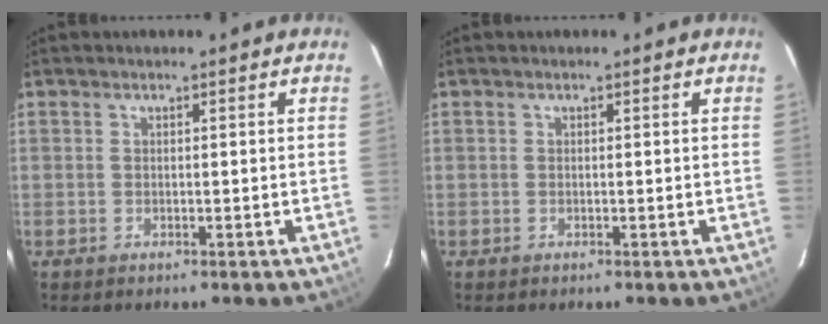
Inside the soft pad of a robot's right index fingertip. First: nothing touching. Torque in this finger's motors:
{"motor_torque": [0.00, 0.00, 0.00, 0.00]}